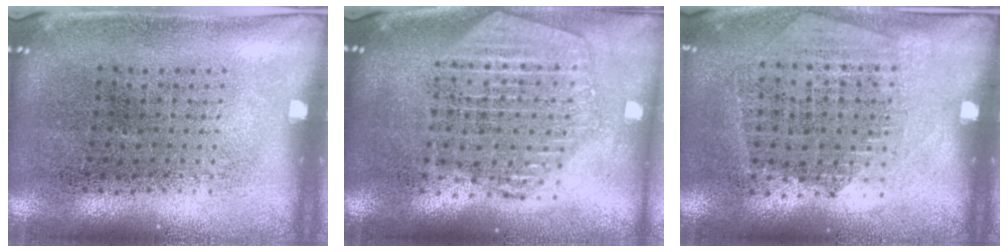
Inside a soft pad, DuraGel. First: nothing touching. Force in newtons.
{"total": 2.3, "press": 2.0, "slide": 1.0}
{"total": 1.3, "press": 1.1, "slide": 0.6}